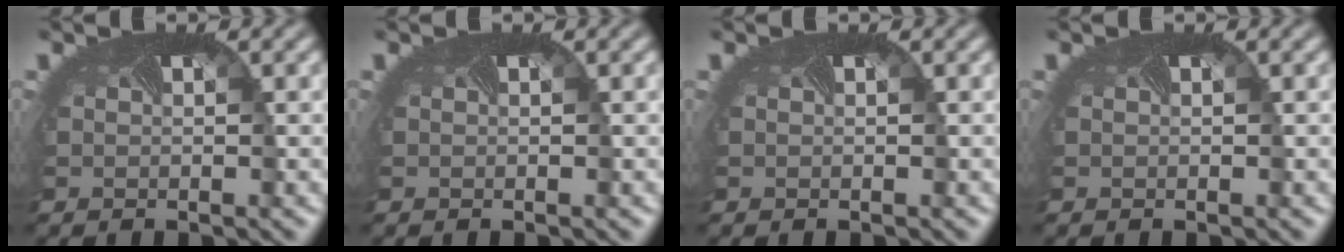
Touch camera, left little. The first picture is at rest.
{"total": 0.0}
{"total": 0.0}
{"total": 0.0}